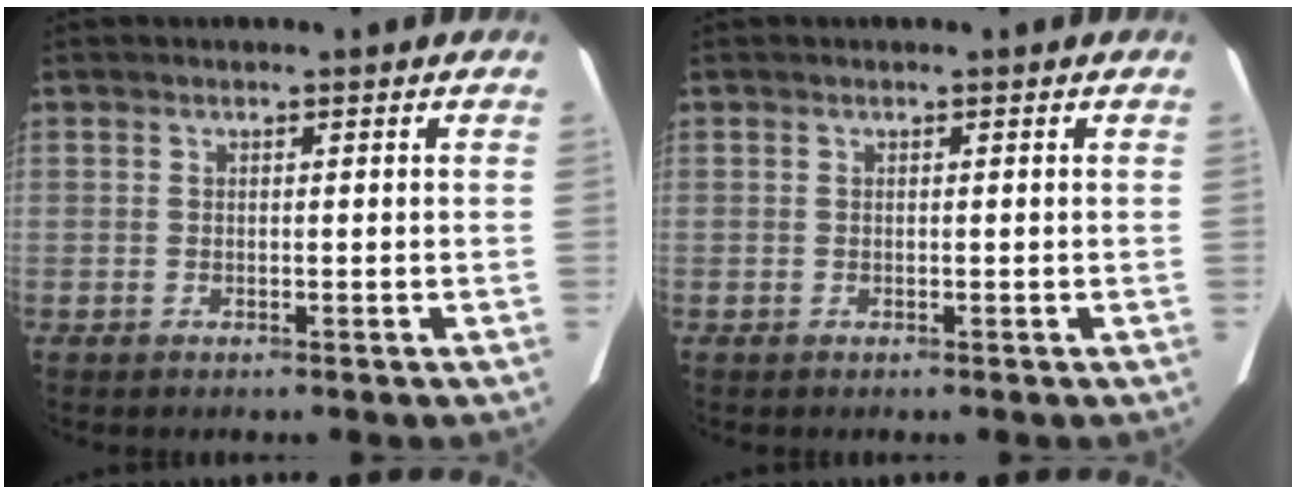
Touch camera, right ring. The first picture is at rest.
{"total": 0.0}